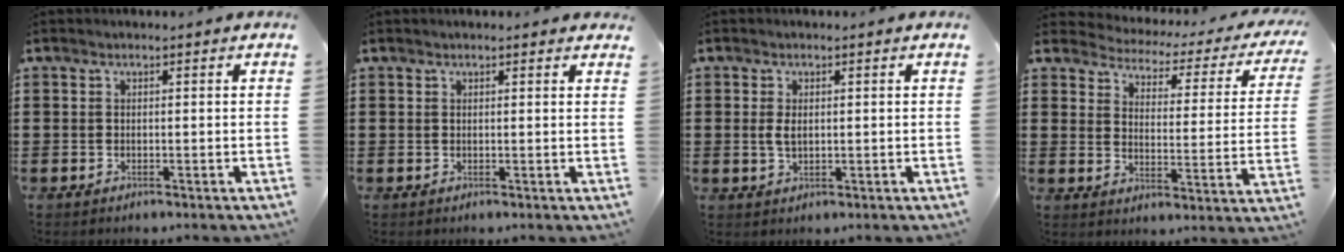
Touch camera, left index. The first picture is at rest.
{"total": 0.7, "force": [0.6, 0.2, 0.4], "torque": [-0.009, 0.002, 0.010]}
{"total": 2.3, "force": [0.1, 1.3, 1.9], "torque": [-0.048, 0.002, -0.002]}
{"total": 2.2, "force": [2.1, 0.4, 0.2], "torque": [-0.026, -0.025, 0.026]}